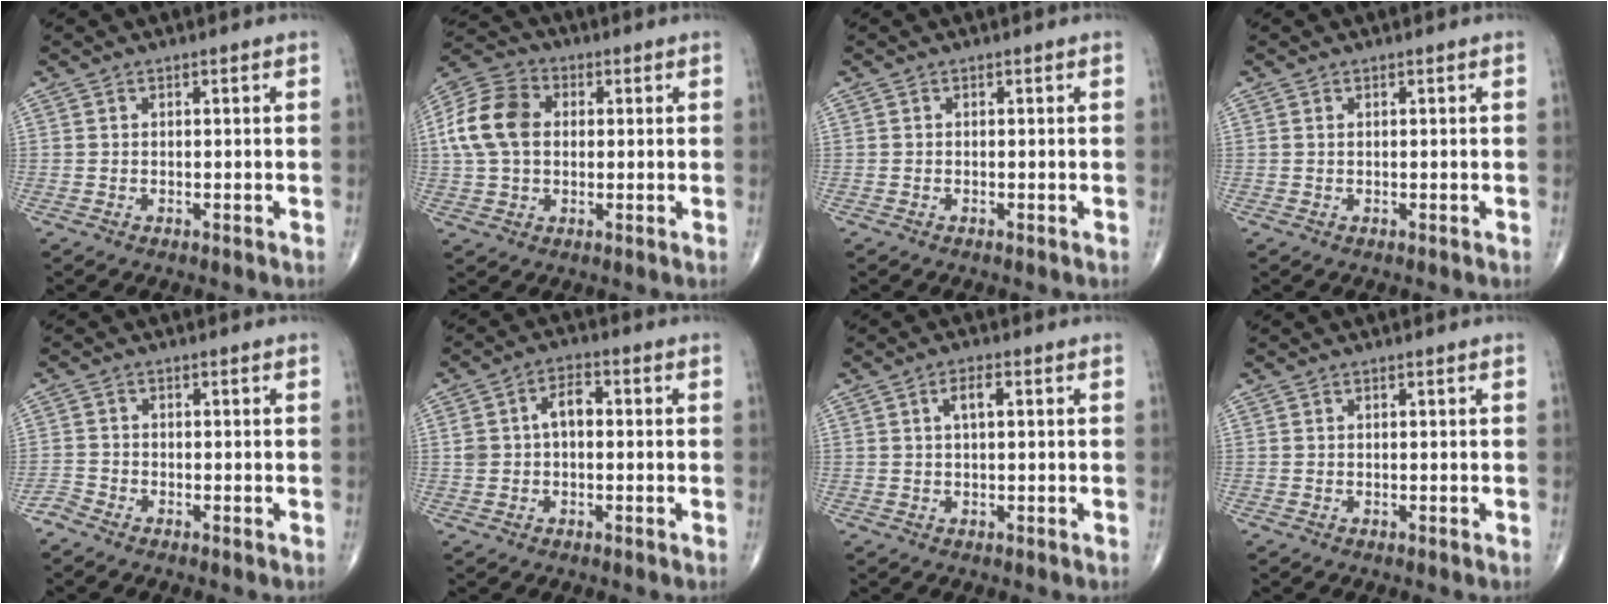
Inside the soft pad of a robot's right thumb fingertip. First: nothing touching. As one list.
[{"total": 12.0, "force": [1.4, 8.6, 8.2], "torque": [-0.158, 0.023, 0.019]}, {"total": 0.0}, {"total": 0.0}, {"total": 1.7, "force": [-1.7, 0.4, 0.2], "torque": [-0.007, -0.007, -0.042]}, {"total": 5.6, "force": [0.3, 3.5, 4.4], "torque": [-0.081, 0.022, 0.002]}, {"total": 2.9, "force": [0.7, 1.0, 2.6], "torque": [-0.044, 0.006, 0.012]}, {"total": 0.0}]